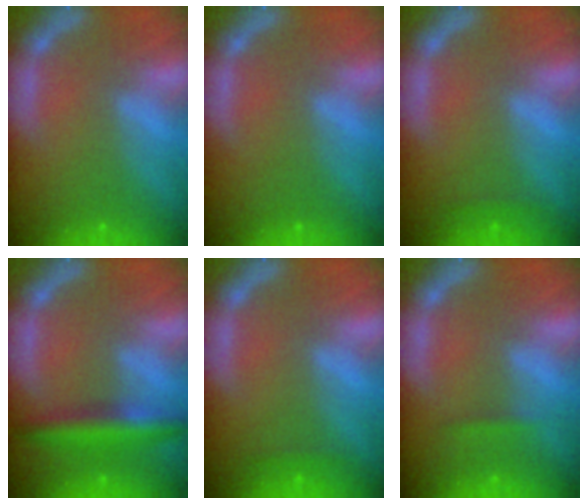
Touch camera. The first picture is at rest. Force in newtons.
{"total": 0.0}
{"total": 0.9}
{"total": 5.0}
{"total": 0.9}
{"total": 0.9}